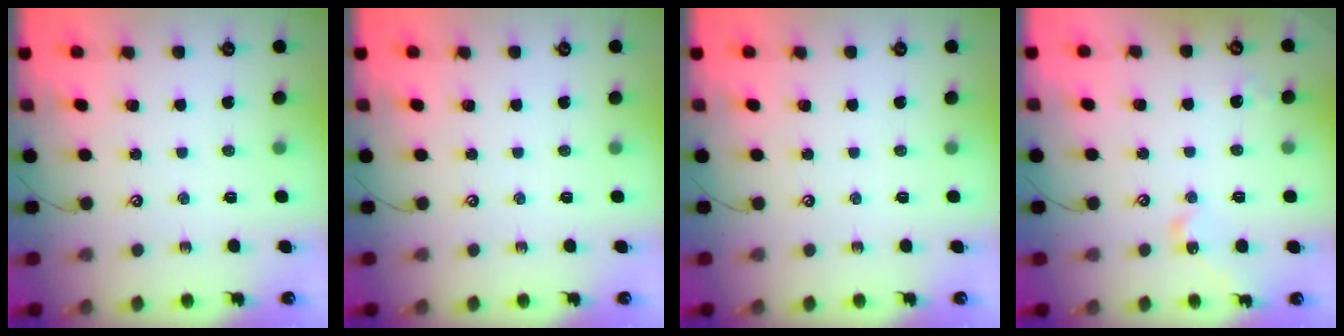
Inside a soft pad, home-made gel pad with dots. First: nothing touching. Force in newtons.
{"total": 0.0}
{"total": 0.0}
{"total": 6.3, "press": 6.3, "slide": 0.4}